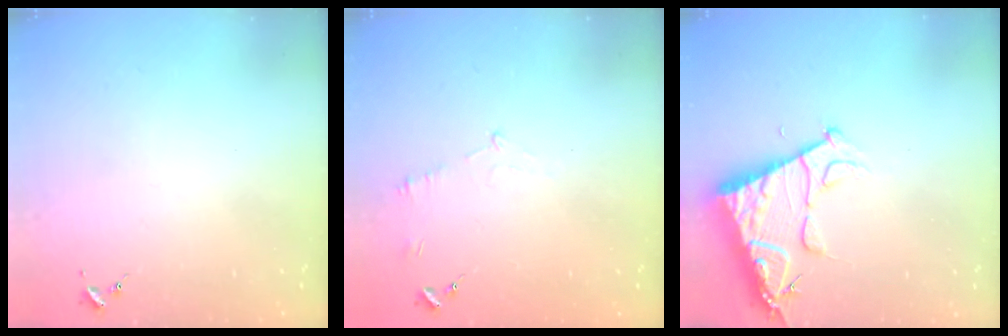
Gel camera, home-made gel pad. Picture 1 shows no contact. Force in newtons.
{"total": 4.5, "press": 4.2, "slide": 1.4}
{"total": 13.0, "press": 12.9, "slide": 1.3}